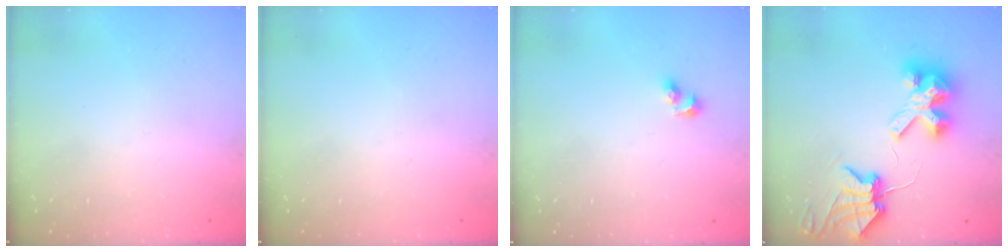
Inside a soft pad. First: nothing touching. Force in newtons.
{"total": 0.0}
{"total": 3.5, "press": 3.1, "slide": 1.6}
{"total": 8.5, "press": 8.5, "slide": 0.9}